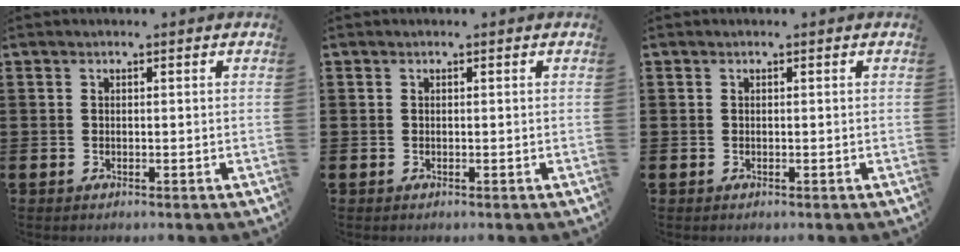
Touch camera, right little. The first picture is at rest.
{"total": 0.0}
{"total": 0.0}